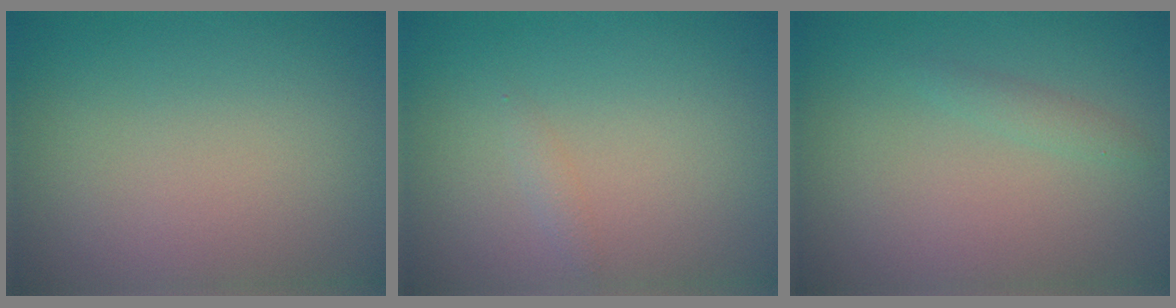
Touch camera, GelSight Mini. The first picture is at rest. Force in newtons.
{"total": 0.7, "press": 0.7, "slide": 0.0}
{"total": 1.0, "press": 1.0, "slide": 0.0}